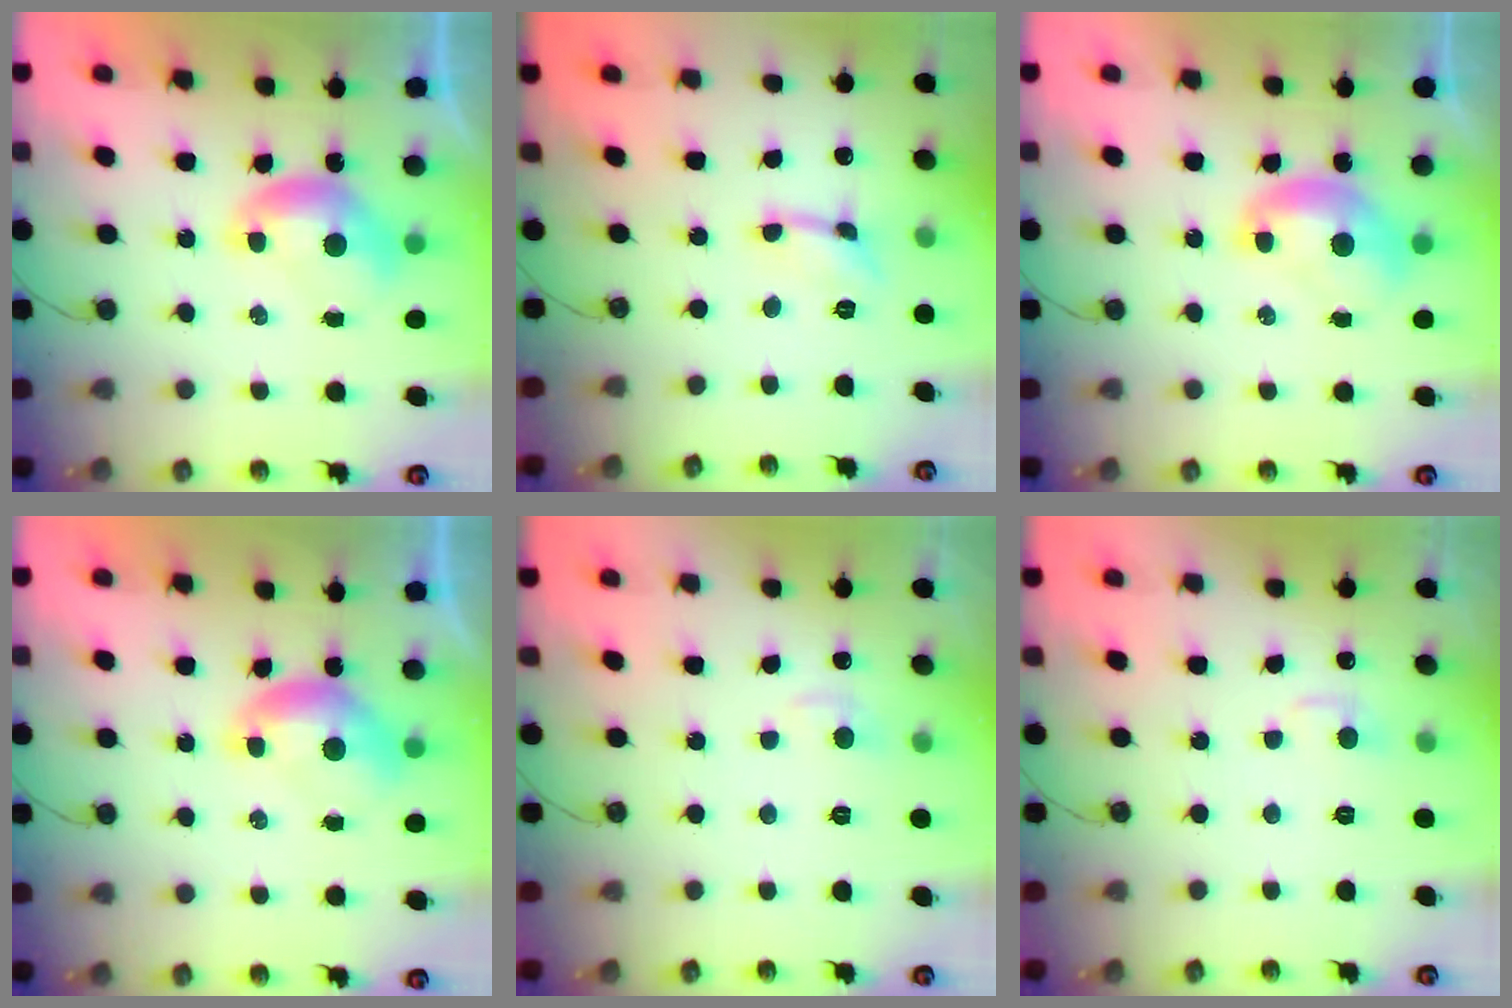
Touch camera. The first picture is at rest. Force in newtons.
{"total": 0.0}
{"total": 1.5, "press": 1.5, "slide": 0.1}
{"total": 0.0}
{"total": 1.1, "press": 0.8, "slide": 0.8}
{"total": 1.0, "press": 0.4, "slide": 0.9}